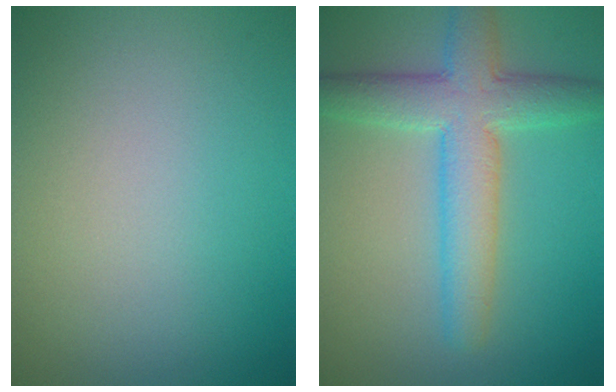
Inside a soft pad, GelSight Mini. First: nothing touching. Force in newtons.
{"total": 5.9, "press": 5.9, "slide": 0.3}